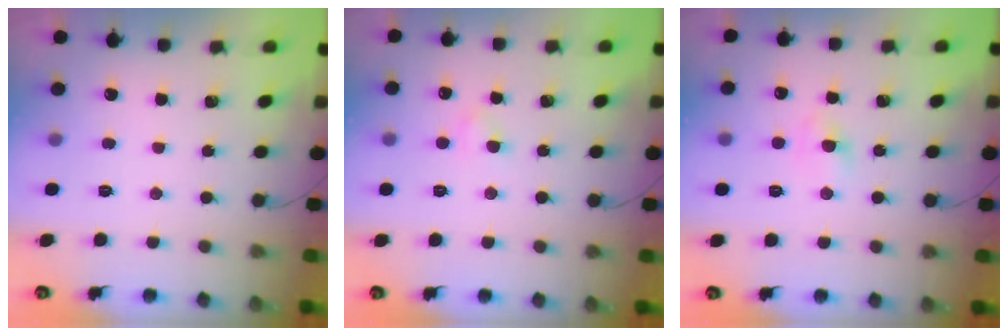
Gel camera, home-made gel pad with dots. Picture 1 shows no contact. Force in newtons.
{"total": 2.2, "press": 2.0, "slide": 0.8}
{"total": 2.0, "press": 1.8, "slide": 0.9}